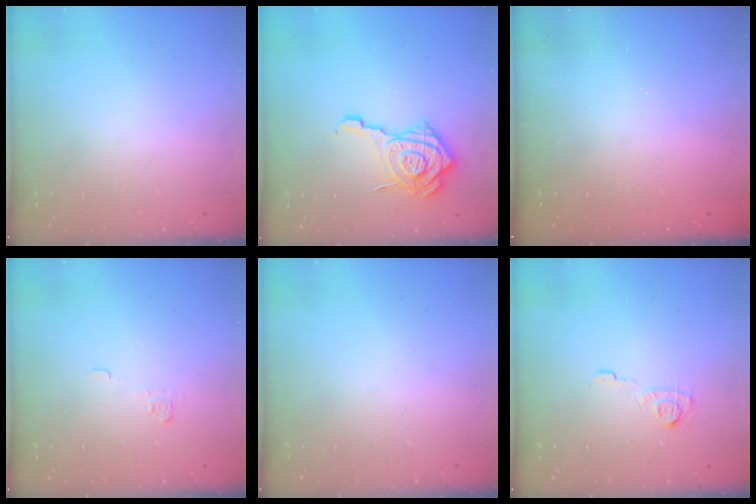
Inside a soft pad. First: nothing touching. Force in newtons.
{"total": 16.6, "press": 16.6, "slide": 1.5}
{"total": 2.4, "press": 2.3, "slide": 0.8}
{"total": 2.8, "press": 2.8, "slide": 0.4}
{"total": 0.0}
{"total": 6.4, "press": 6.3, "slide": 0.8}